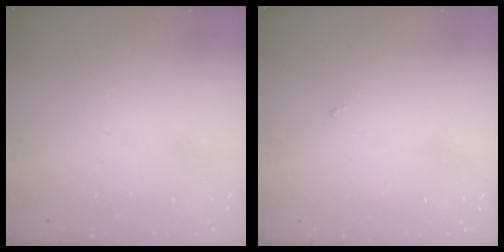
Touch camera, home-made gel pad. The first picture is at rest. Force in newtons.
{"total": 0.0}